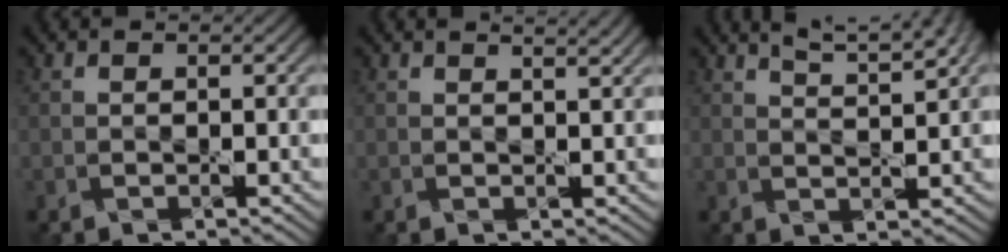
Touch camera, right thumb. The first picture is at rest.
{"total": 2.0, "force": [1.6, 0.6, 1.0], "torque": [-0.006, -0.002, 0.003]}
{"total": 6.0, "force": [4.6, 1.1, 3.7], "torque": [-0.060, 0.011, 0.060]}